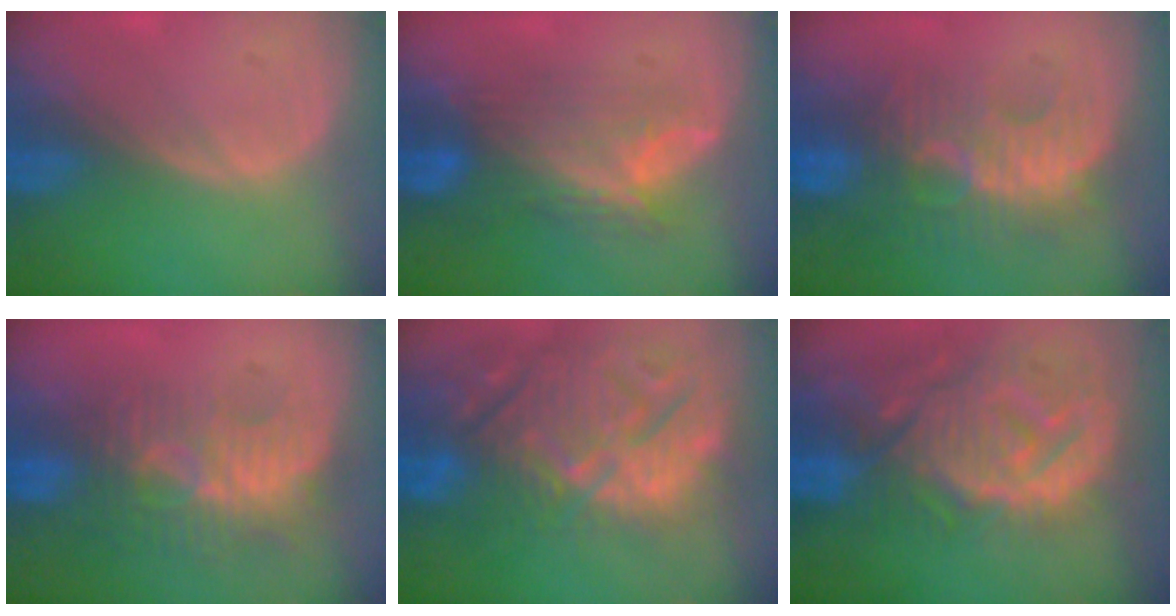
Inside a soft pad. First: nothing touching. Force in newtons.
{"total": 7.6, "press": 7.3, "slide": 2.2}
{"total": 9.1, "press": 8.9, "slide": 1.7}
{"total": 9.3, "press": 8.5, "slide": 3.8}
{"total": 15.3, "press": 13.1, "slide": 8.0}
{"total": 14.0, "press": 12.1, "slide": 7.1}